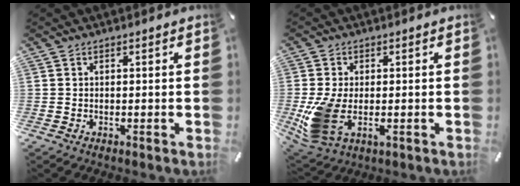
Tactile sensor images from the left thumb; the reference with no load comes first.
{"total": 9.9, "force": [-1.2, 6.0, 7.8], "torque": [-0.171, -0.013, -0.015]}